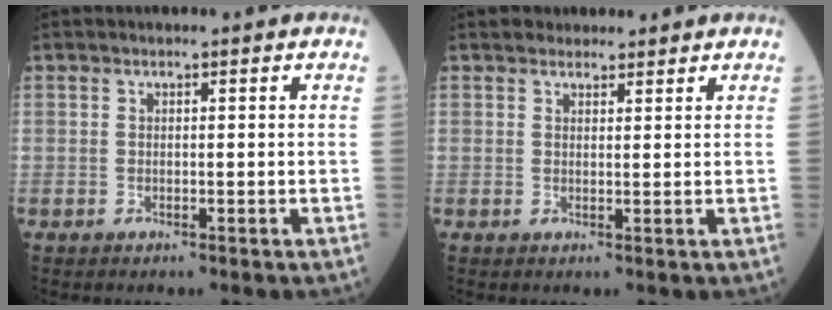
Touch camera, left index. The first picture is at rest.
{"total": 3.6, "force": [3.2, 1.4, 0.7], "torque": [-0.001, 0.021, 0.049]}